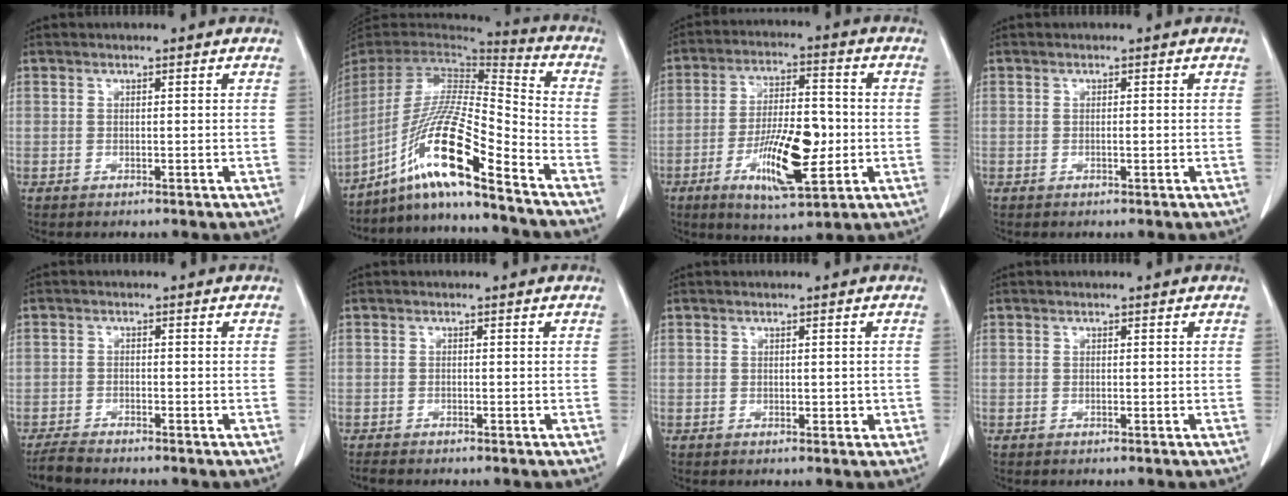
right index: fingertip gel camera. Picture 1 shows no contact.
{"total": 16.1, "force": [-10.7, -0.3, 12.1], "torque": [-0.233, -0.005, -0.199]}
{"total": 13.1, "force": [-3.4, 3.9, 12.0], "torque": [-0.217, -0.001, -0.053]}
{"total": 0.7, "force": [-0.1, 0.1, 0.6], "torque": [-0.012, 0.001, -0.001]}
{"total": 3.0, "force": [-2.8, 0.4, 1.0], "torque": [-0.021, -0.010, -0.051]}
{"total": 1.8, "force": [-1.6, 0.1, 0.8], "torque": [-0.015, -0.003, -0.025]}
{"total": 1.4, "force": [-0.1, 0.9, 1.1], "torque": [-0.013, 0.004, 0.002]}
{"total": 0.0}